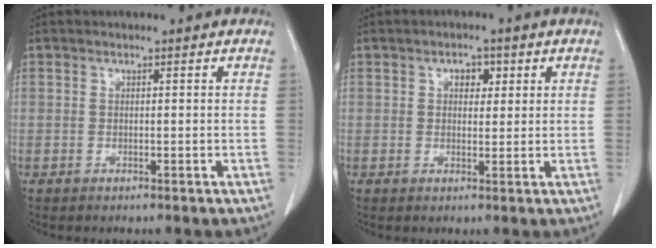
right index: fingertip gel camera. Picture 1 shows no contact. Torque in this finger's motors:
{"motor_torque": [0.07, 0.09, 0.04, 0.00]}